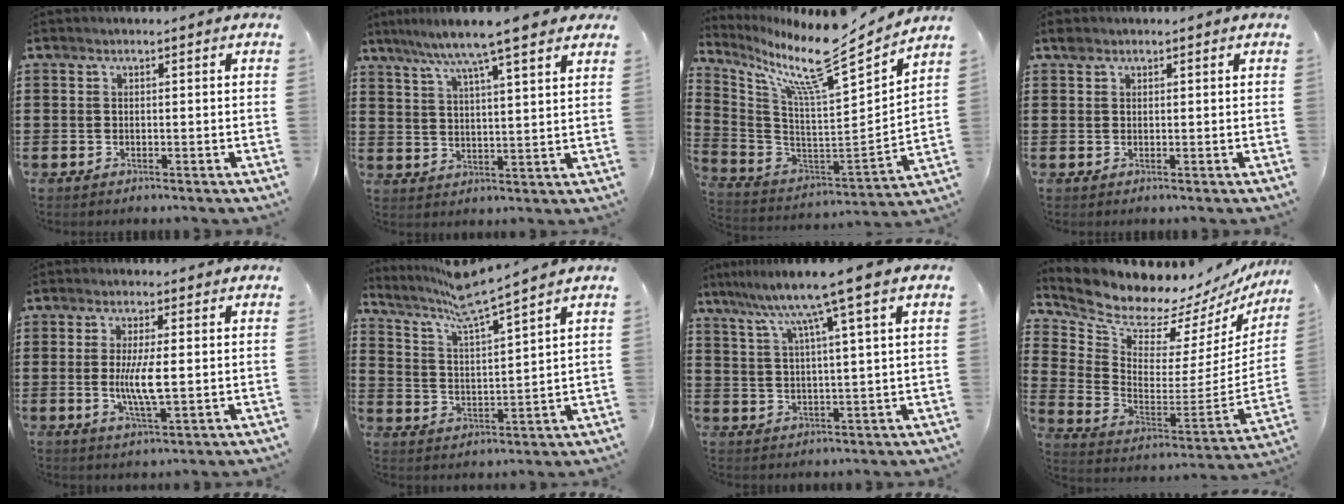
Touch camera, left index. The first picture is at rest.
{"total": 7.7, "force": [6.3, -0.3, 4.4], "torque": [-0.106, -0.025, 0.107]}
{"total": 11.9, "force": [9.4, 0.8, 7.3], "torque": [-0.166, -0.074, 0.149]}
{"total": 1.1, "force": [0.8, 0.7, 0.2], "torque": [-0.008, 0.004, 0.016]}
{"total": 6.0, "force": [0.1, 1.2, 5.9], "torque": [-0.121, -0.005, -0.004]}
{"total": 6.9, "force": [6.0, -0.3, 3.5], "torque": [-0.090, -0.035, 0.100]}
{"total": 7.6, "force": [5.0, -0.7, 5.7], "torque": [-0.128, -0.021, 0.078]}
{"total": 8.4, "force": [8.0, 2.2, 1.1], "torque": [-0.069, -0.082, 0.135]}